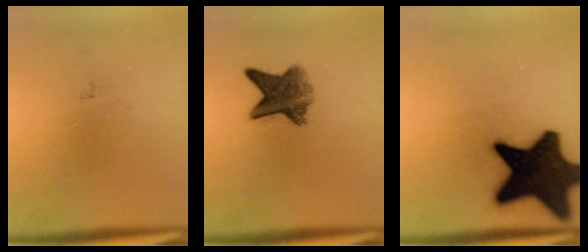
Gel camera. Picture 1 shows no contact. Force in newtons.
{"total": 7.0}
{"total": 20.0}